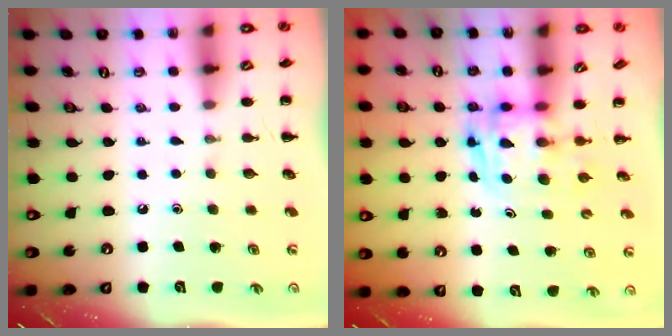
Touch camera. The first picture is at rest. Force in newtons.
{"total": 2.7, "press": 2.7, "slide": 0.2}